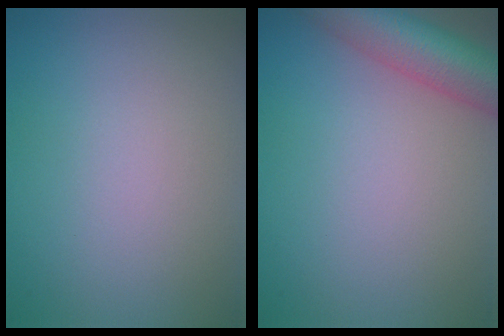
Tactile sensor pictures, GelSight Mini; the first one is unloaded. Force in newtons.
{"total": 7.2, "press": 7.2, "slide": 0.4}